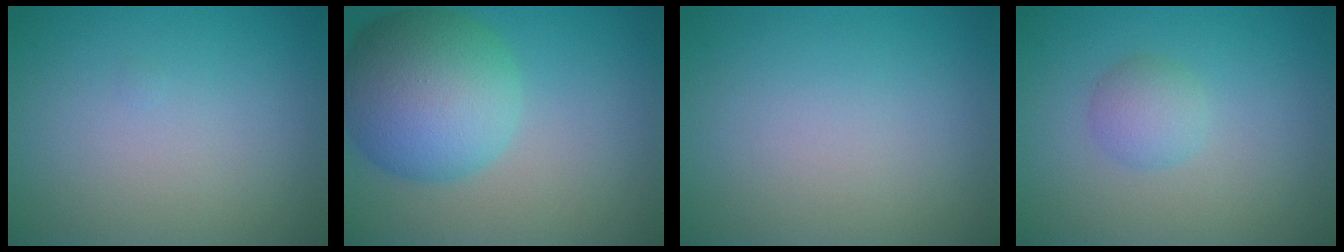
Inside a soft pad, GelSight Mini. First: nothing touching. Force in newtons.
{"total": 9.6, "press": 9.6, "slide": 0.5}
{"total": 0.0}
{"total": 2.0, "press": 2.0, "slide": 0.0}